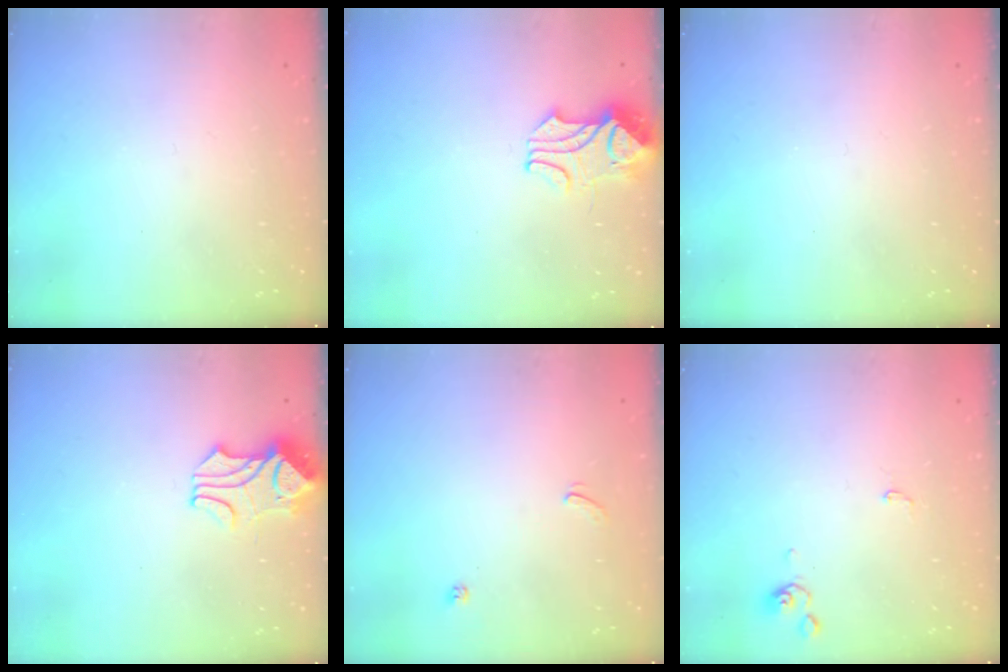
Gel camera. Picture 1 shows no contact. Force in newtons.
{"total": 2.1, "press": 1.9, "slide": 0.9}
{"total": 0.0}
{"total": 2.0, "press": 1.7, "slide": 1.1}
{"total": 3.8, "press": 3.7, "slide": 0.3}
{"total": 1.0, "press": 1.0, "slide": 0.2}